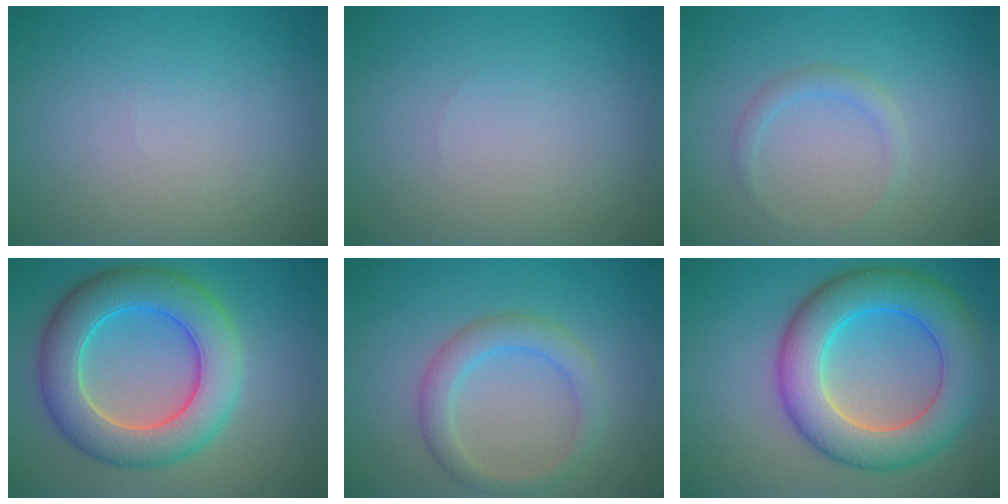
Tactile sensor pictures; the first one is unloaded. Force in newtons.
{"total": 0.0}
{"total": 1.3, "press": 1.3, "slide": 0.1}
{"total": 8.4, "press": 8.4, "slide": 0.3}
{"total": 3.1, "press": 3.1, "slide": 0.1}
{"total": 8.8, "press": 8.8, "slide": 0.1}